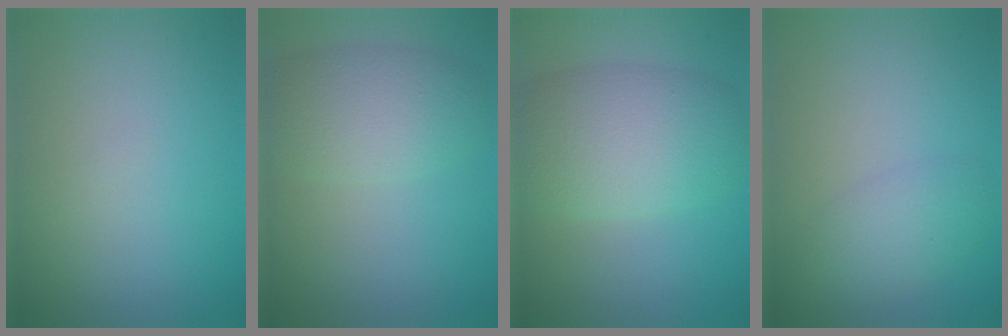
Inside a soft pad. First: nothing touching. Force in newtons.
{"total": 4.6, "press": 4.6, "slide": 0.3}
{"total": 6.9, "press": 6.9, "slide": 0.2}
{"total": 2.8, "press": 2.8, "slide": 0.2}